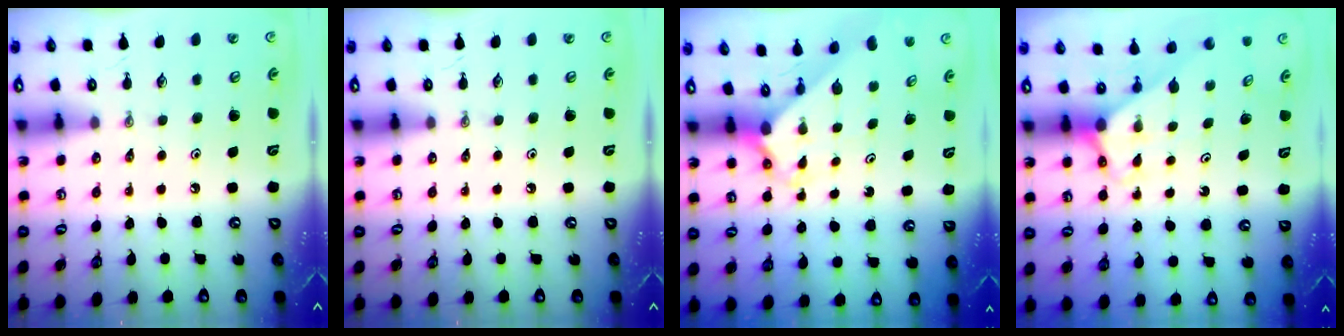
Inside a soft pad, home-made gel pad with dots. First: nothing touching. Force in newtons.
{"total": 0.0}
{"total": 2.3, "press": 2.3, "slide": 0.2}
{"total": 2.6, "press": 2.6, "slide": 0.2}